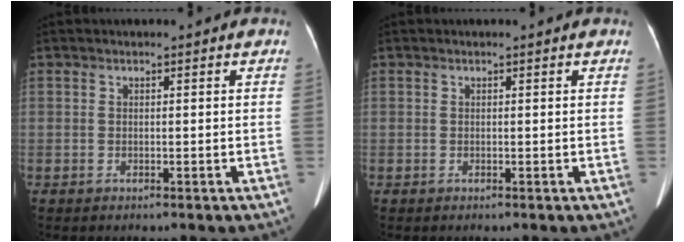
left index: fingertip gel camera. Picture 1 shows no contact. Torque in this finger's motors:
{"motor_torque": [0.02, 0.00, 0.05, 0.02]}